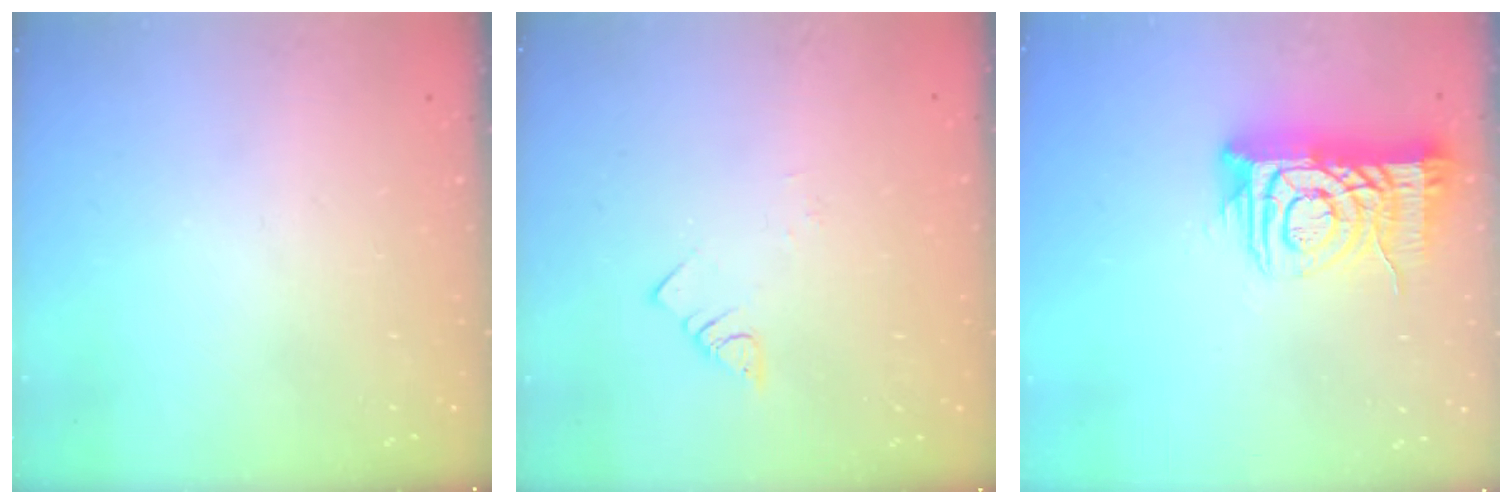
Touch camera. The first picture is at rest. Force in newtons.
{"total": 1.5, "press": 1.5, "slide": 0.3}
{"total": 12.4, "press": 12.3, "slide": 1.0}